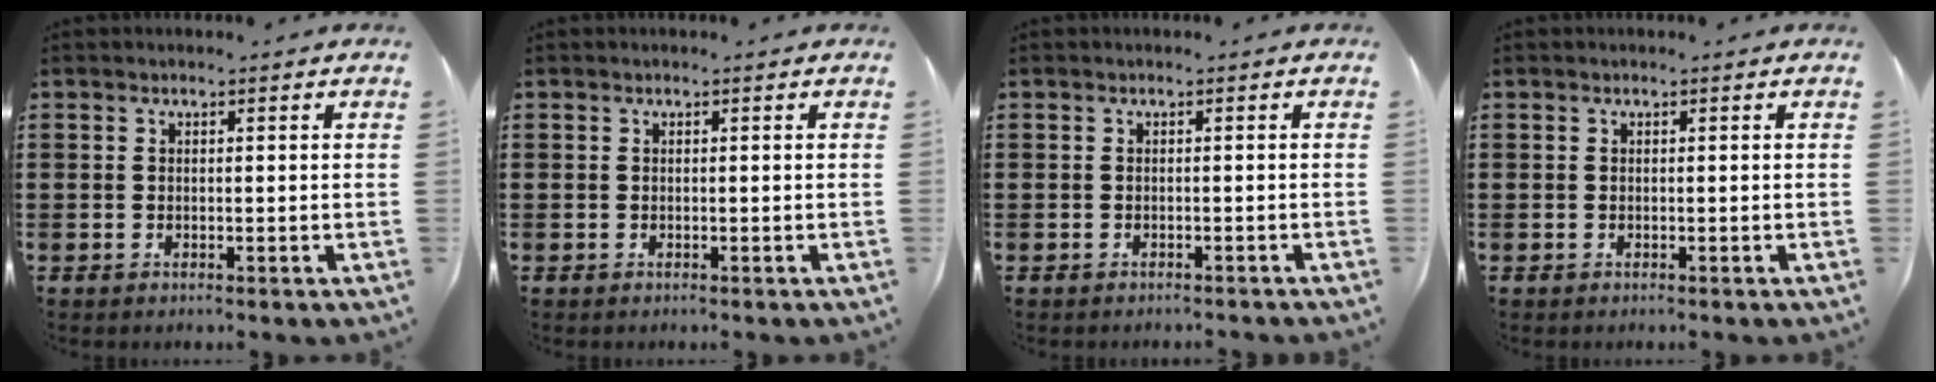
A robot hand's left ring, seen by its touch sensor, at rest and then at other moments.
{"total": 0.0}
{"total": 0.7, "force": [-0.7, 0.0, 0.2], "torque": [-0.005, -0.002, -0.013]}
{"total": 0.0}